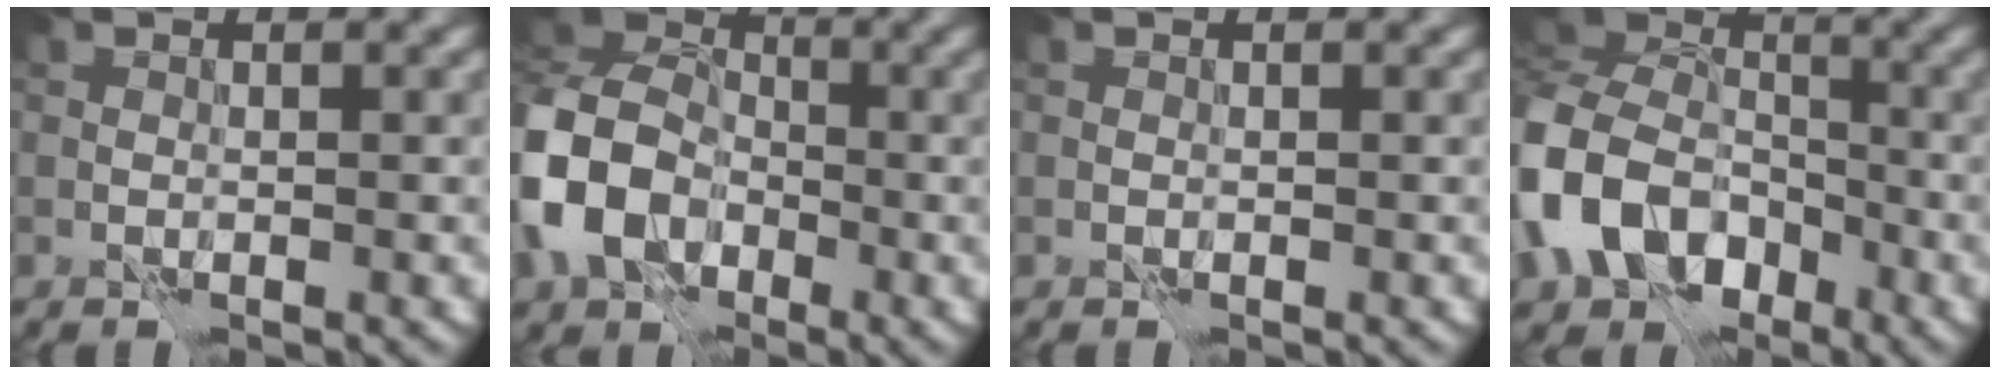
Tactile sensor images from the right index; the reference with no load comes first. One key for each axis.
{"total": 9.7, "fx": -2.5, "fy": 7.7, "fz": 5.2, "tx": -0.129, "ty": -0.015, "tz": -0.055}
{"total": 0.0}
{"total": 11.3, "fx": -3.9, "fy": 9.0, "fz": 5.6, "tx": -0.143, "ty": -0.022, "tz": -0.080}